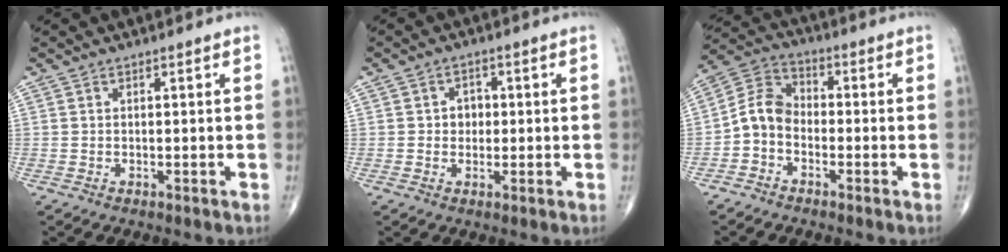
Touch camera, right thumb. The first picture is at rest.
{"total": 3.1, "force": [0.1, 2.6, 1.7], "torque": [-0.004, 0.006, -0.002]}
{"total": 6.9, "force": [-2.2, 5.1, 4.0], "torque": [-0.063, 0.035, -0.060]}